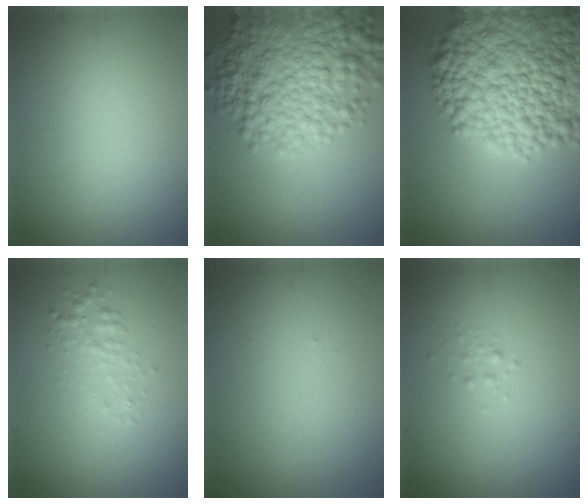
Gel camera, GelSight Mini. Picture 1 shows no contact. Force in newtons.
{"total": 8.1, "press": 8.1, "slide": 0.3}
{"total": 13.2, "press": 13.2, "slide": 0.7}
{"total": 1.6, "press": 1.6, "slide": 0.0}
{"total": 0.0}
{"total": 0.7, "press": 0.7, "slide": 0.0}